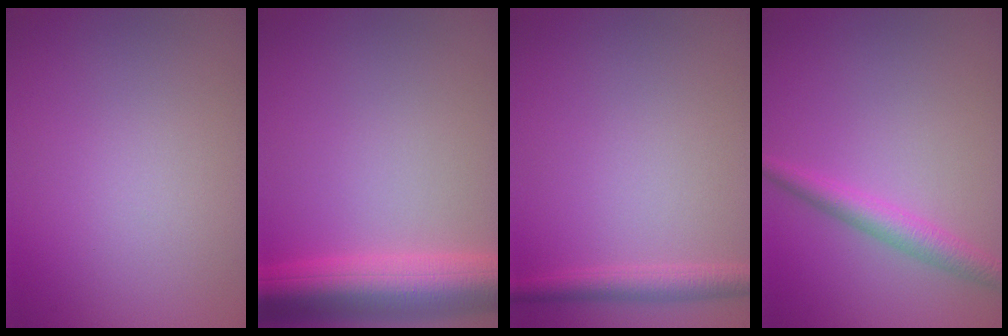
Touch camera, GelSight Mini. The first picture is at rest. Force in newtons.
{"total": 7.9, "press": 7.8, "slide": 0.4}
{"total": 2.3, "press": 2.3, "slide": 0.1}
{"total": 2.5, "press": 2.5, "slide": 0.1}